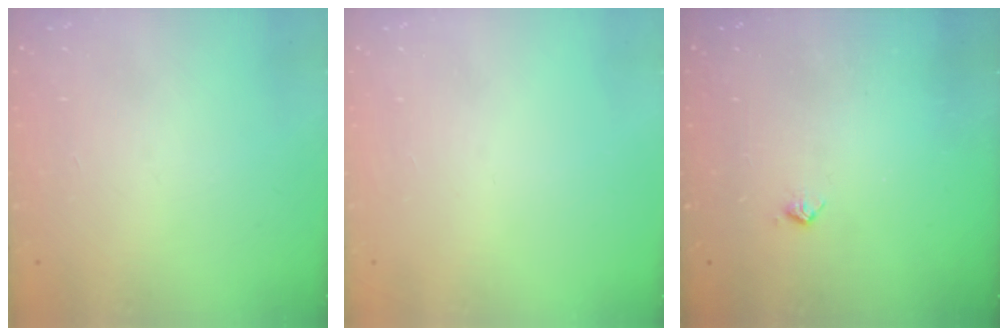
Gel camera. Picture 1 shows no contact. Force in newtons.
{"total": 0.0}
{"total": 3.9, "press": 3.8, "slide": 0.7}